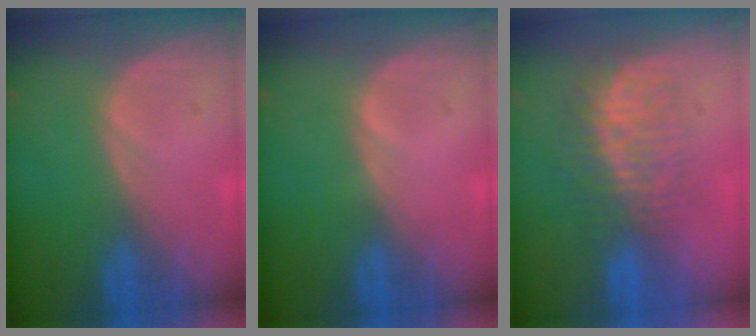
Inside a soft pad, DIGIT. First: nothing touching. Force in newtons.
{"total": 0.5, "press": 0.1, "slide": 0.5}
{"total": 8.6, "press": 7.4, "slide": 4.3}